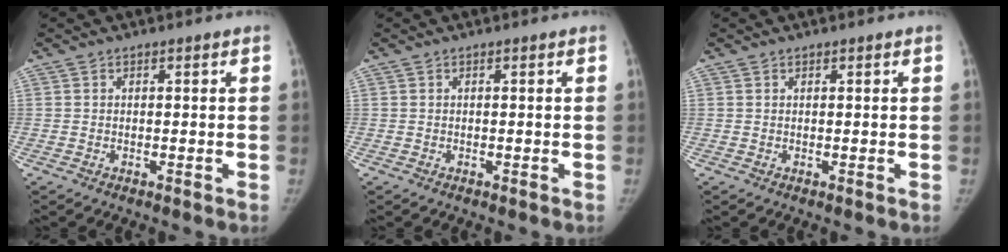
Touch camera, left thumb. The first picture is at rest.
{"total": 0.0}
{"total": 0.0}